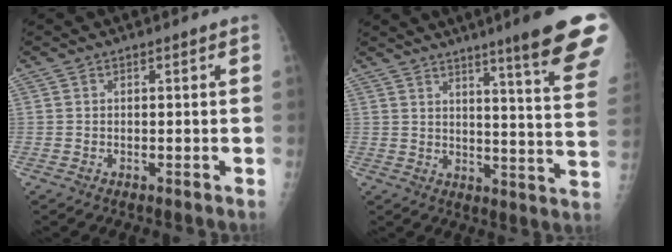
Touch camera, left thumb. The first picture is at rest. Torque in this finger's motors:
{"motor_torque": [2.97, 2.04, 1.87, -0.90, 0.24]}